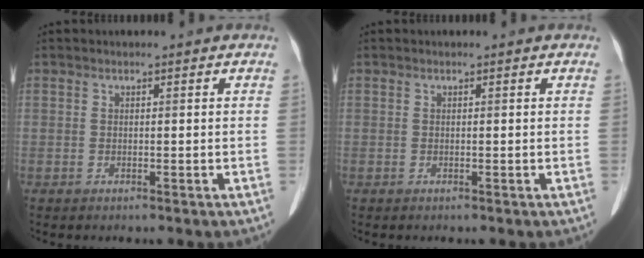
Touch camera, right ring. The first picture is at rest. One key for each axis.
{"total": 0.0}